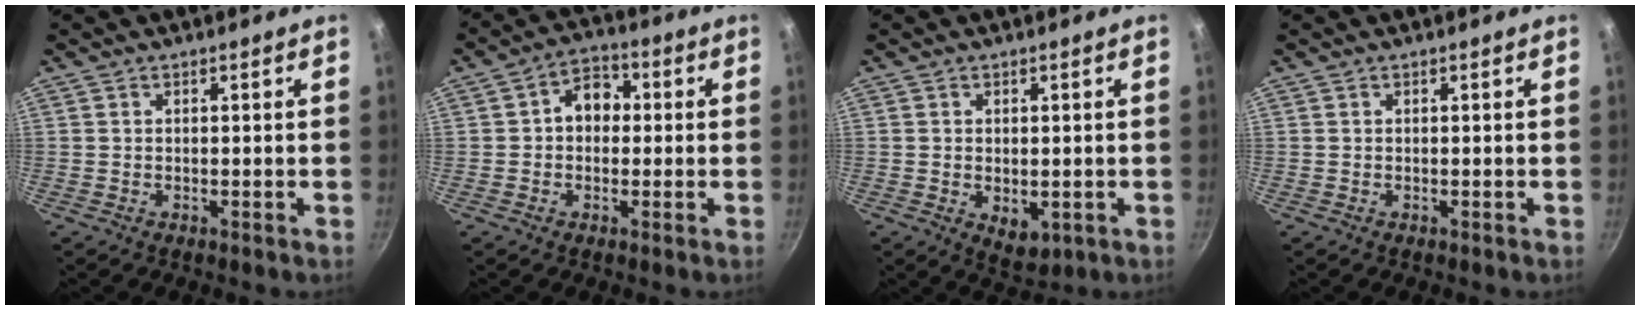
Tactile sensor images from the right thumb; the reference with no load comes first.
{"total": 6.7, "force": [0.4, 5.3, 4.1], "torque": [-0.022, 0.018, -0.004]}
{"total": 5.0, "force": [-0.7, 3.3, 3.8], "torque": [-0.050, -0.012, -0.003]}
{"total": 0.0}